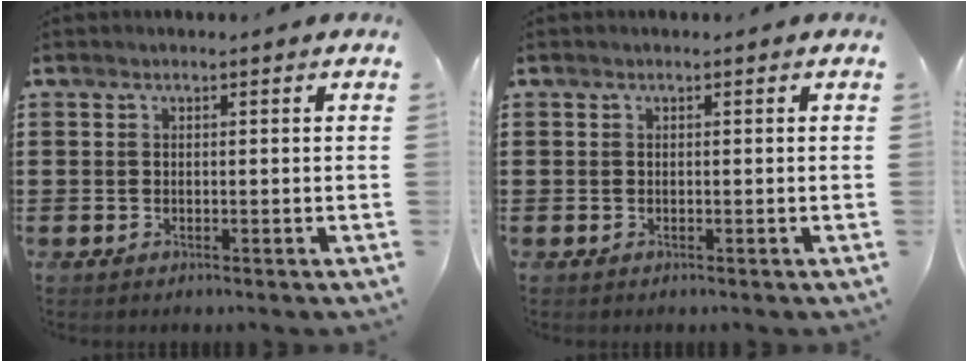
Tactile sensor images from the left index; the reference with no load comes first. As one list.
[{"total": 0.0}]